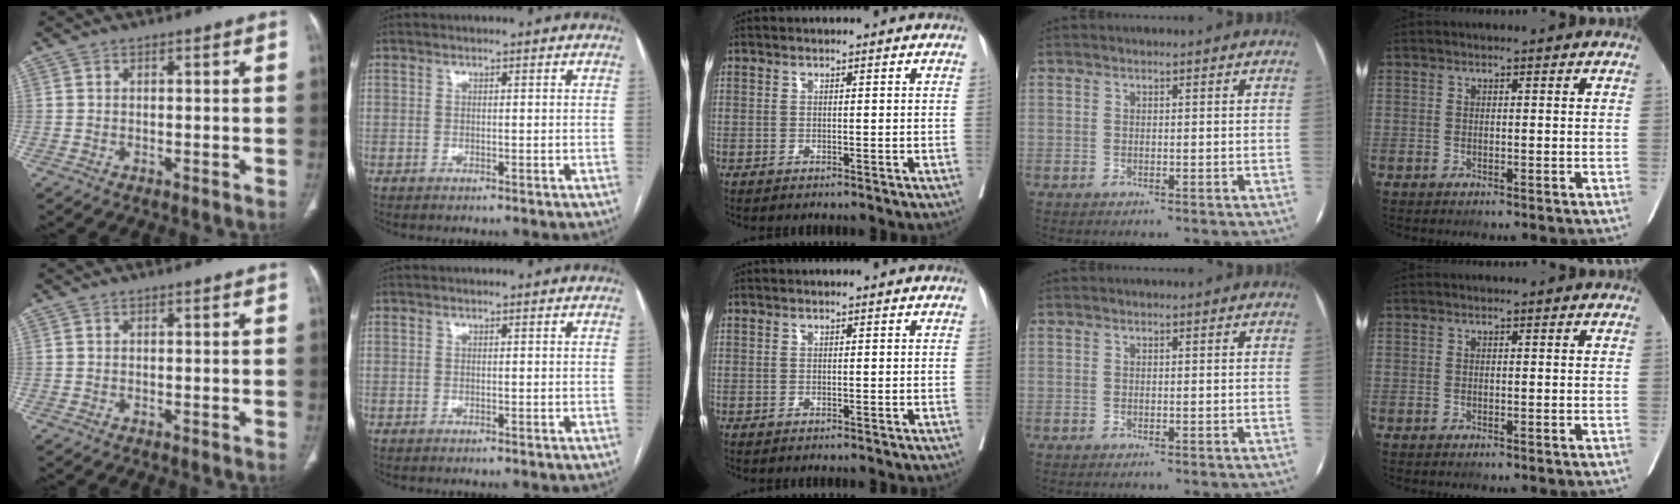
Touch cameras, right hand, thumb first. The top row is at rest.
{}